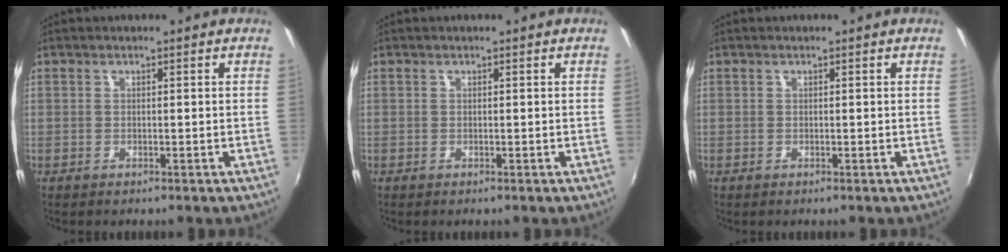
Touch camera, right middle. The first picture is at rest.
{"total": 0.0}
{"total": 0.0}